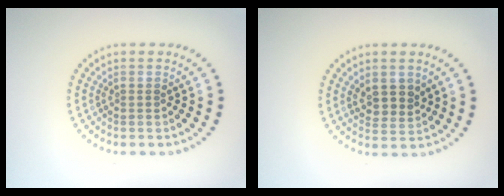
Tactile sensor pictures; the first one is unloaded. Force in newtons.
{"total": 2.5, "press": 2.3, "slide": 0.9}